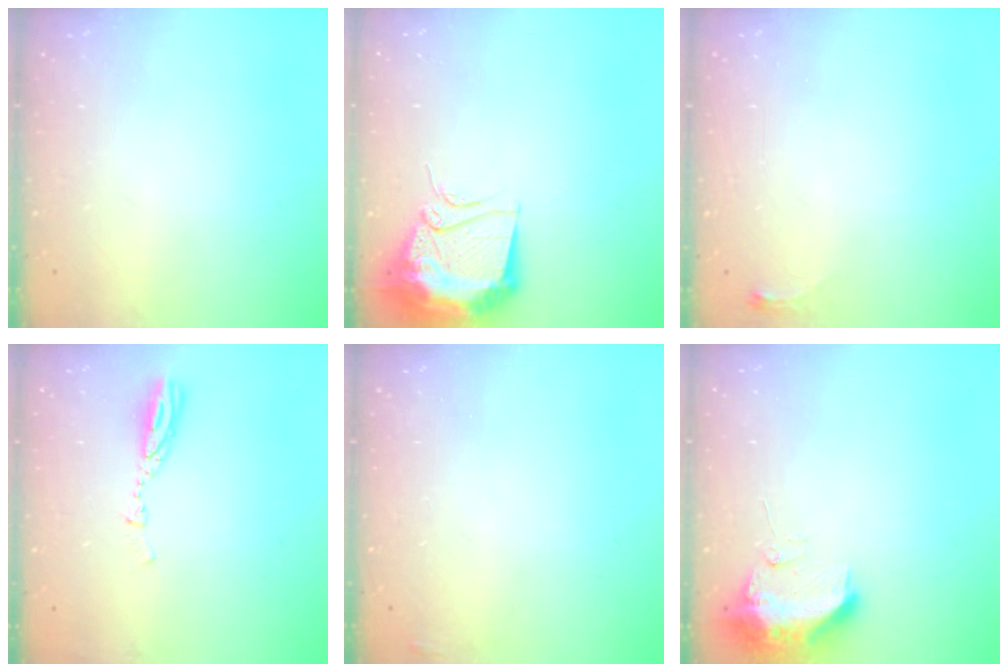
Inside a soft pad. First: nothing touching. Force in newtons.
{"total": 15.0, "press": 14.9, "slide": 1.4}
{"total": 3.3, "press": 3.3, "slide": 0.5}
{"total": 3.9, "press": 3.9, "slide": 0.3}
{"total": 2.2, "press": 2.1, "slide": 0.7}
{"total": 10.4, "press": 10.4, "slide": 1.0}